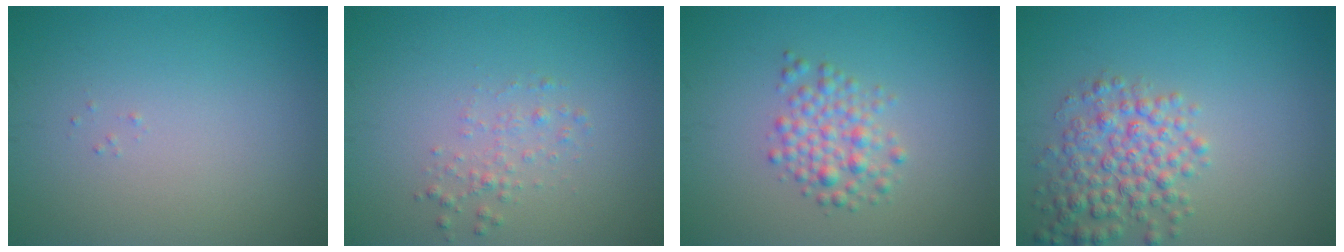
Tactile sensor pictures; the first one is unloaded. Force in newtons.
{"total": 1.4, "press": 1.4, "slide": 0.0}
{"total": 2.8, "press": 2.8, "slide": 0.1}
{"total": 4.5, "press": 4.5, "slide": 0.1}